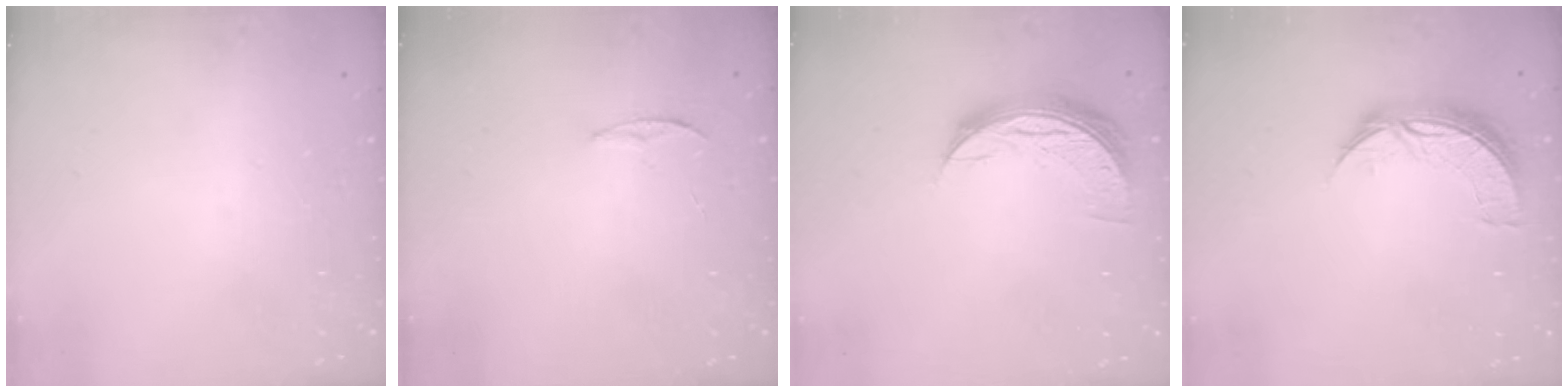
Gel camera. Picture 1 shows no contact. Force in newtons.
{"total": 3.4, "press": 3.4, "slide": 0.4}
{"total": 7.6, "press": 7.6, "slide": 0.7}
{"total": 8.4, "press": 8.4, "slide": 0.2}